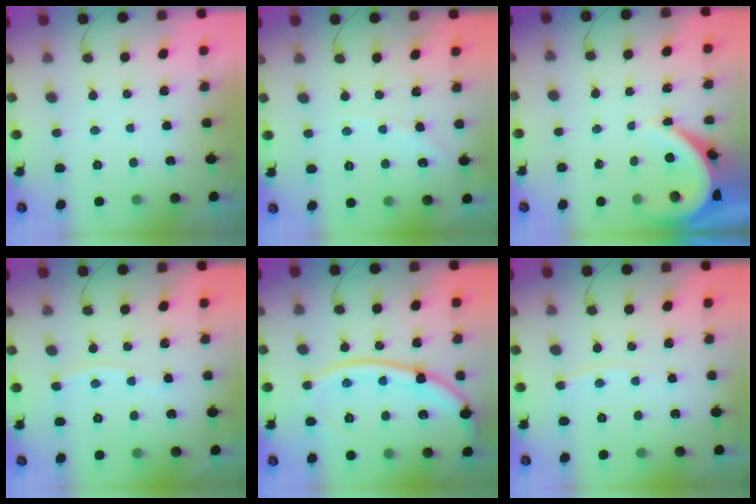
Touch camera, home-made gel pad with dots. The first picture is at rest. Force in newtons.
{"total": 3.2, "press": 3.1, "slide": 0.5}
{"total": 6.3, "press": 6.3, "slide": 0.7}
{"total": 3.3, "press": 3.2, "slide": 0.4}
{"total": 17.7, "press": 17.7, "slide": 1.2}
{"total": 4.6, "press": 4.5, "slide": 0.6}